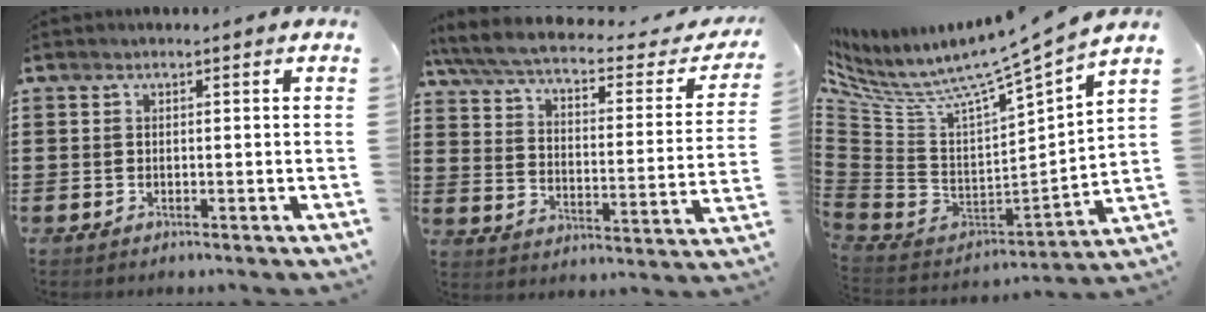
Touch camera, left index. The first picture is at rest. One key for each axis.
{"total": 5.1, "fx": 4.2, "fy": 0.5, "fz": 2.9, "tx": -0.078, "ty": -0.037, "tz": 0.067}
{"total": 6.8, "fx": 5.8, "fy": -0.3, "fz": 3.7, "tx": -0.094, "ty": -0.066, "tz": 0.081}